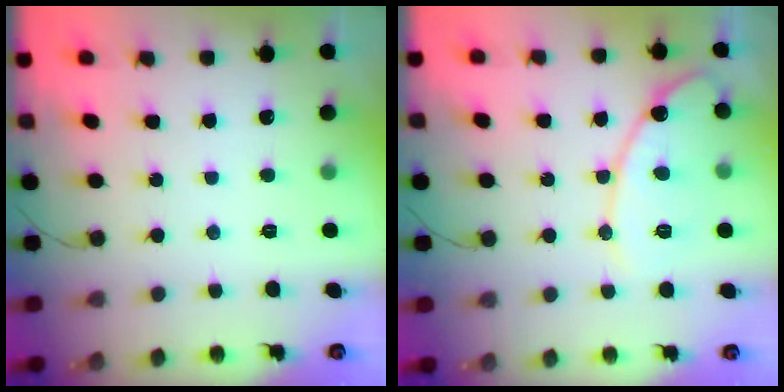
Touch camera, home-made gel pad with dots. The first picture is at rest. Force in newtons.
{"total": 13.2, "press": 13.1, "slide": 0.9}